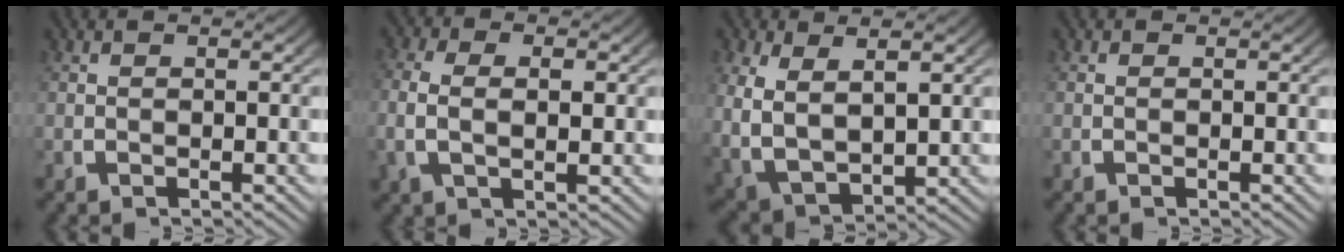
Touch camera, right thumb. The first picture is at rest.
{"total": 2.5, "force": [-1.2, 1.2, 1.9], "torque": [-0.071, -0.021, -0.010]}
{"total": 9.2, "force": [-0.2, 7.2, 5.7], "torque": [-0.162, -0.047, 0.013]}
{"total": 0.0}